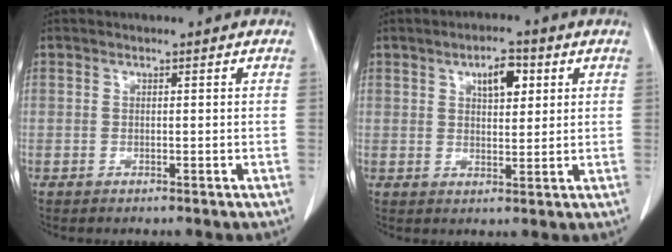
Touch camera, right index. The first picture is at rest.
{"total": 5.1, "force": [2.3, 2.1, 4.1], "torque": [-0.066, 0.004, 0.036]}